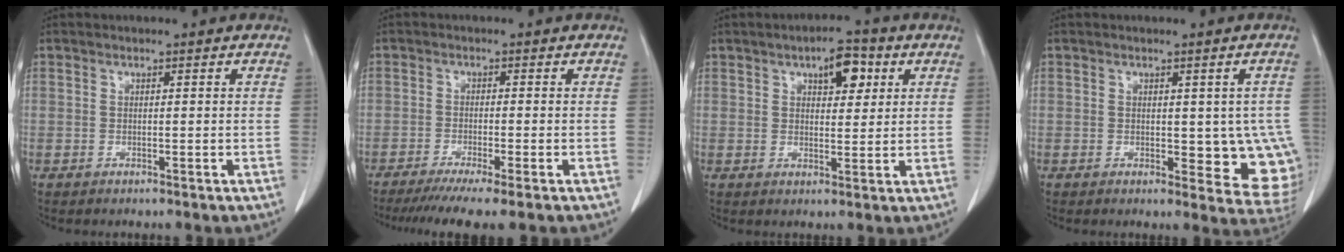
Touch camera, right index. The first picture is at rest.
{"total": 7.7, "force": [-5.8, 0.0, 5.1], "torque": [-0.074, -0.018, -0.090]}
{"total": 6.0, "force": [2.8, 2.5, 4.7], "torque": [-0.068, 0.008, 0.039]}
{"total": 9.0, "force": [-0.5, 4.5, 7.8], "torque": [-0.074, -0.010, 0.001]}